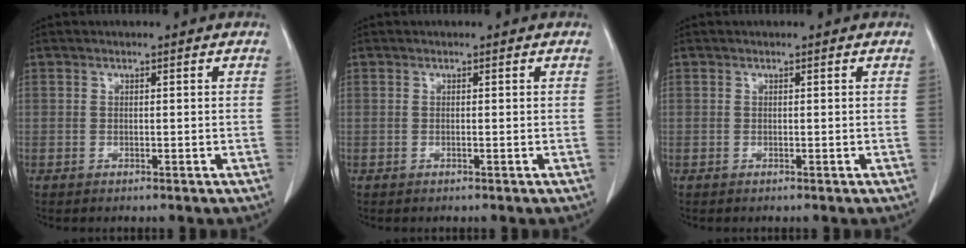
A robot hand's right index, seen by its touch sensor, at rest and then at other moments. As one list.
[{"total": 0.0}, {"total": 0.0}]